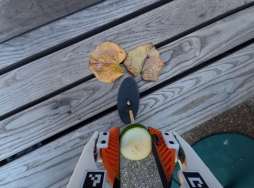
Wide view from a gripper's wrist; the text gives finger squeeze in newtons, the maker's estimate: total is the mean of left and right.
{"total": 9.2, "left": 9.4, "right": 9.0}